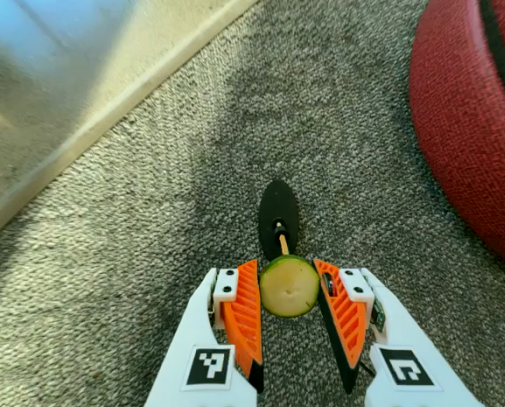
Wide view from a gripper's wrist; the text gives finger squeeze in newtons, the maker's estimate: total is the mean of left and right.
{"total": 9.3, "left": 9.4, "right": 9.2}